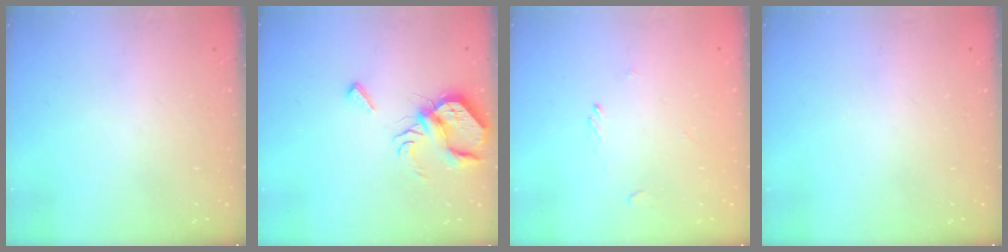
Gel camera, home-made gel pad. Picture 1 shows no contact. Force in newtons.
{"total": 7.9, "press": 7.9, "slide": 0.7}
{"total": 0.6, "press": 0.3, "slide": 0.5}
{"total": 0.0}